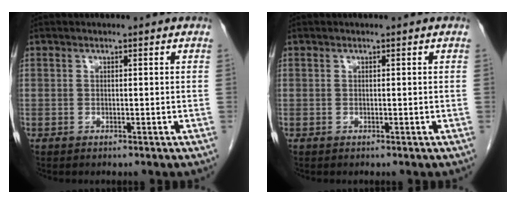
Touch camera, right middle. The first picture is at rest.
{"total": 0.0}